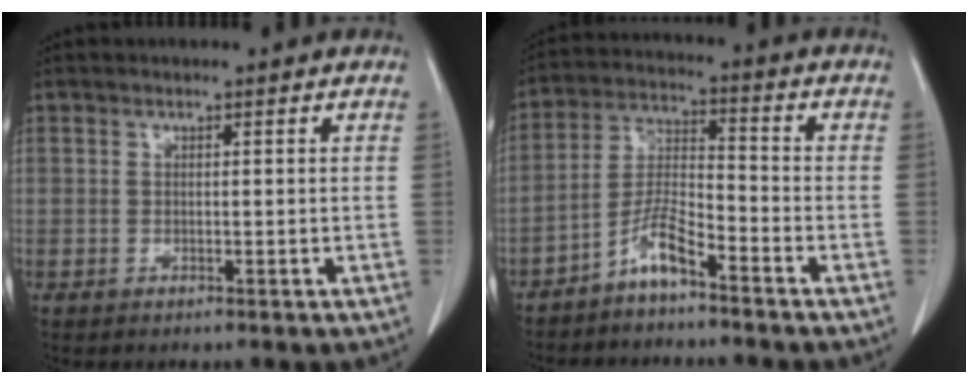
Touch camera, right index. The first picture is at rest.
{"total": 6.0, "force": [-4.5, 1.0, 4.0], "torque": [-0.088, 0.002, -0.089]}